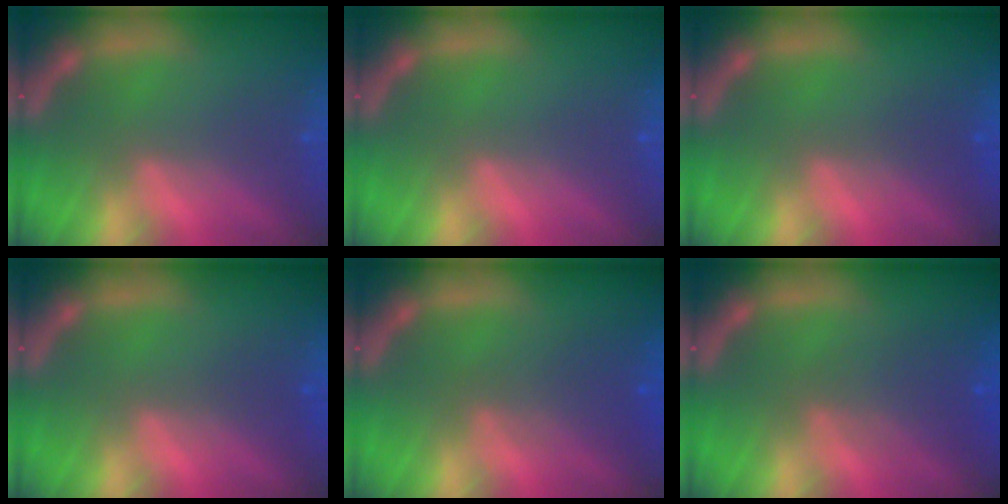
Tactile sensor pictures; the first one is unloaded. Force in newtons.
{"total": 0.0}
{"total": 1.0}
{"total": 1.0}
{"total": 3.0}
{"total": 3.5}